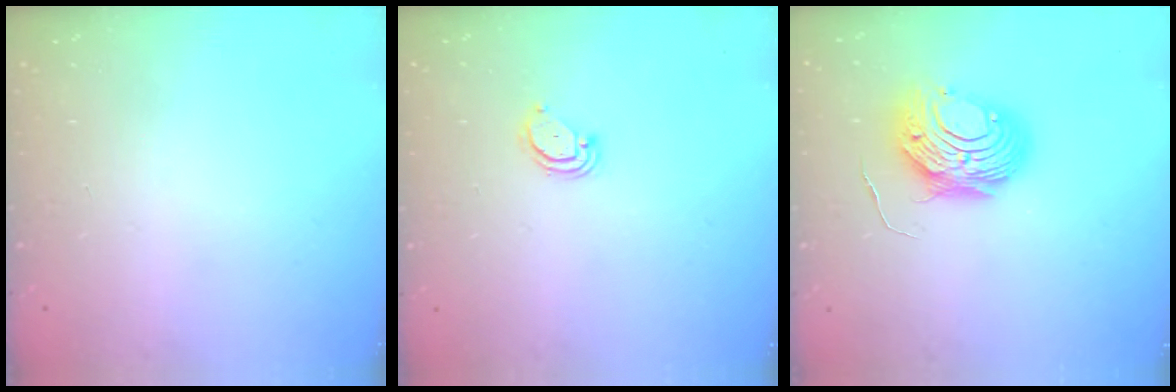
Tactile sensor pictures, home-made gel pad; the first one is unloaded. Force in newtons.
{"total": 3.0, "press": 3.0, "slide": 0.2}
{"total": 9.4, "press": 9.4, "slide": 1.0}